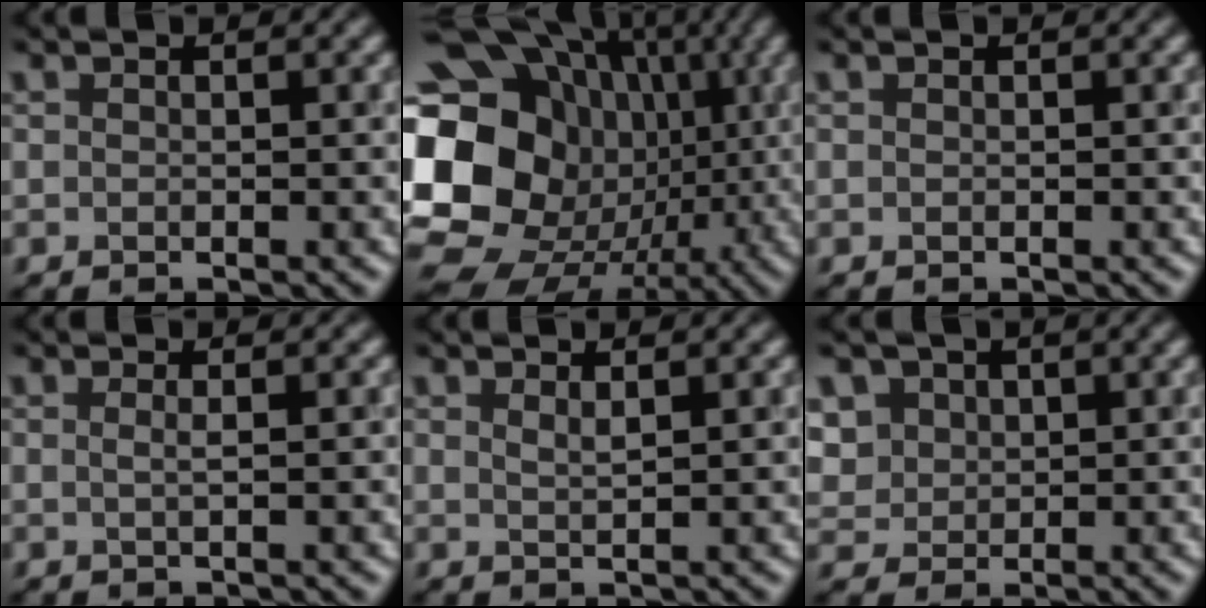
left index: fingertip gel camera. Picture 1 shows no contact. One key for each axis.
{"total": 20.0, "fx": 0.0, "fy": 17.8, "fz": 9.1, "tx": -0.201, "ty": 0.025, "tz": -0.013}
{"total": 0.0}
{"total": 1.4, "fx": 0.4, "fy": 0.5, "fz": 1.3, "tx": -0.018, "ty": 0.012, "tz": -0.009}
{"total": 1.0, "fx": 0.9, "fy": -0.1, "fz": 0.4, "tx": 0.001, "ty": 0.003, "tz": 0.012}
{"total": 3.0, "fx": 1.4, "fy": 2.5, "fz": 0.8, "tx": -0.066, "ty": 0.016, "tz": 0.060}